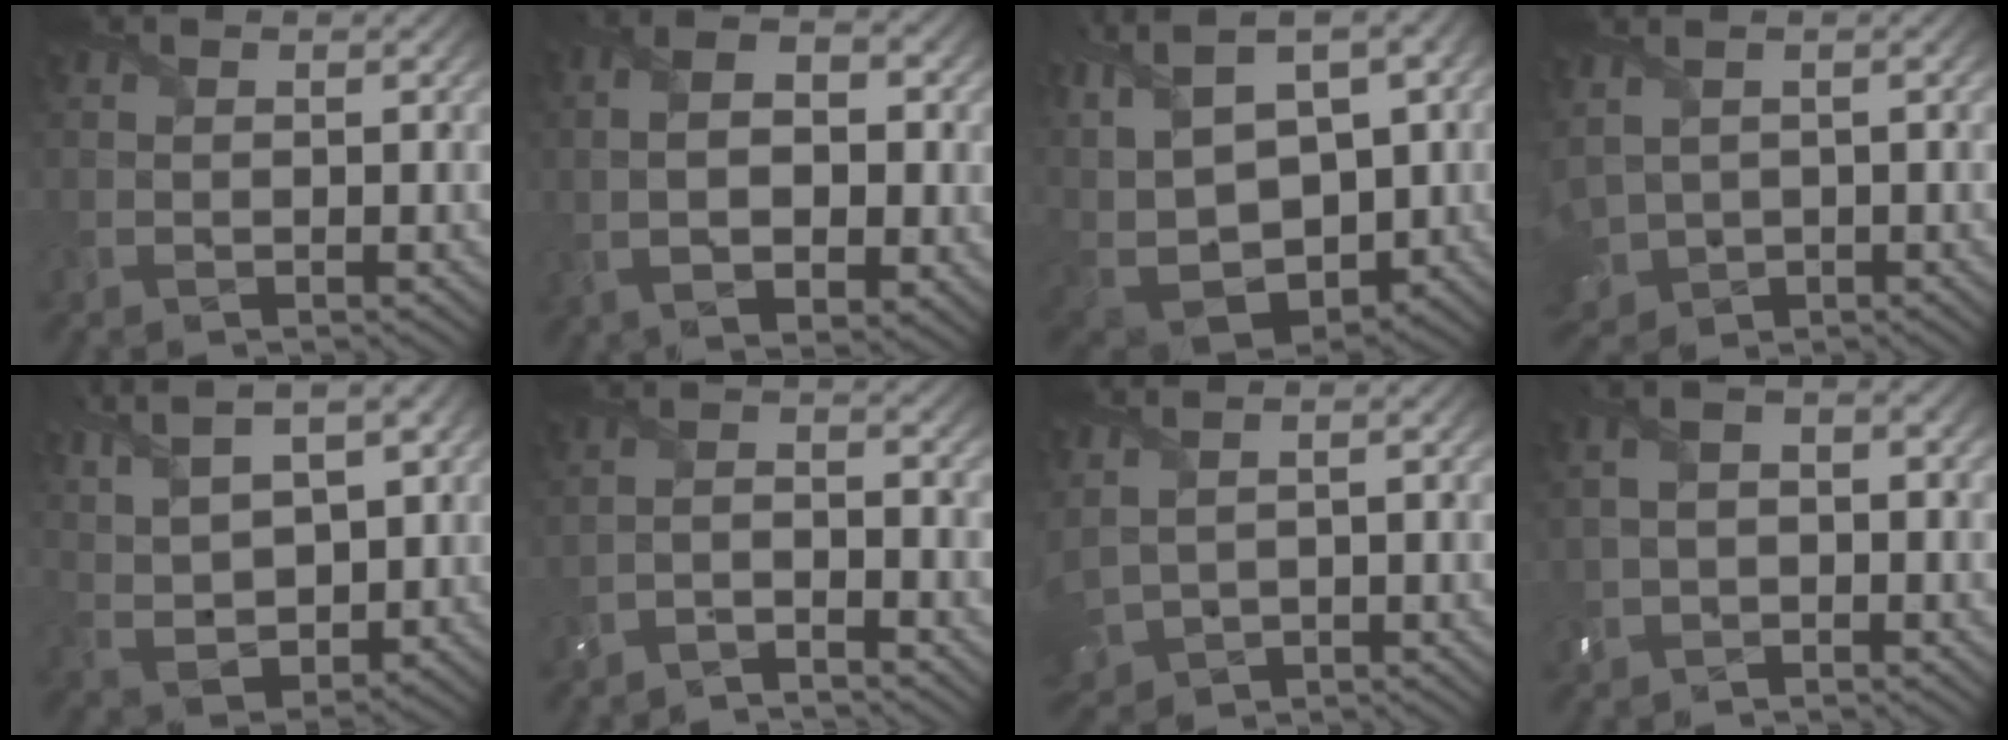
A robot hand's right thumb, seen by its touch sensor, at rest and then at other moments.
{"total": 9.7, "force": [-0.1, 5.5, 8.0], "torque": [-0.162, -0.003, -0.001]}
{"total": 17.6, "force": [3.4, 10.6, 13.6], "torque": [-0.293, 0.023, 0.108]}
{"total": 5.0, "force": [0.6, 3.5, 3.4], "torque": [-0.131, -0.010, 0.020]}
{"total": 12.8, "force": [5.8, 6.2, 9.6], "torque": [-0.229, 0.010, 0.108]}
{"total": 3.3, "force": [-3.2, 0.1, 1.0], "torque": [-0.020, 0.001, -0.072]}
{"total": 4.7, "force": [1.2, 2.9, 3.5], "torque": [-0.124, -0.003, 0.036]}
{"total": 4.7, "force": [-0.6, 3.2, 3.4], "torque": [-0.074, 0.006, -0.004]}